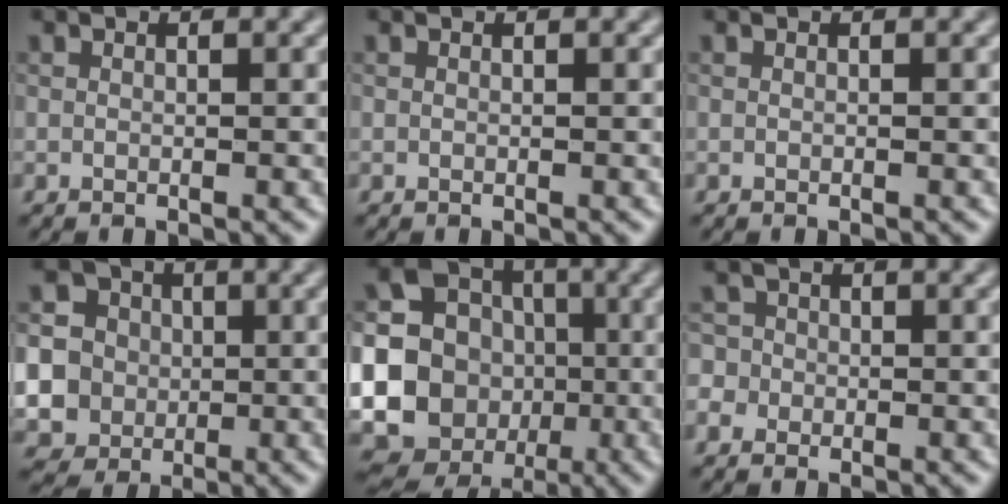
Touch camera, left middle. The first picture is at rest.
{"total": 0.0}
{"total": 0.0}
{"total": 12.2, "force": [-0.1, 11.6, 3.9], "torque": [-0.113, 0.001, -0.013]}
{"total": 24.5, "force": [-4.4, 23.2, 6.5], "torque": [-0.136, -0.026, -0.125]}
{"total": 3.0, "force": [-0.6, 2.8, 0.8], "torque": [0.004, 0.019, -0.035]}